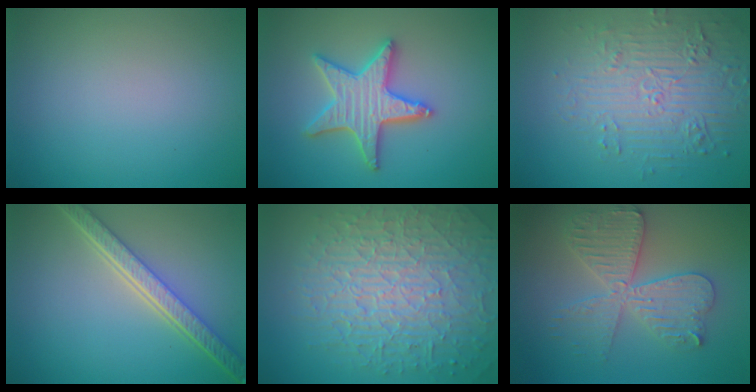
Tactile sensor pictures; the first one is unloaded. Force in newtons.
{"total": 5.1, "press": 5.0, "slide": 0.9}
{"total": 5.1, "press": 4.4, "slide": 2.7}
{"total": 5.6, "press": 4.1, "slide": 3.8}
{"total": 9.9, "press": 6.5, "slide": 7.5}
{"total": 5.7, "press": 5.7, "slide": 0.9}